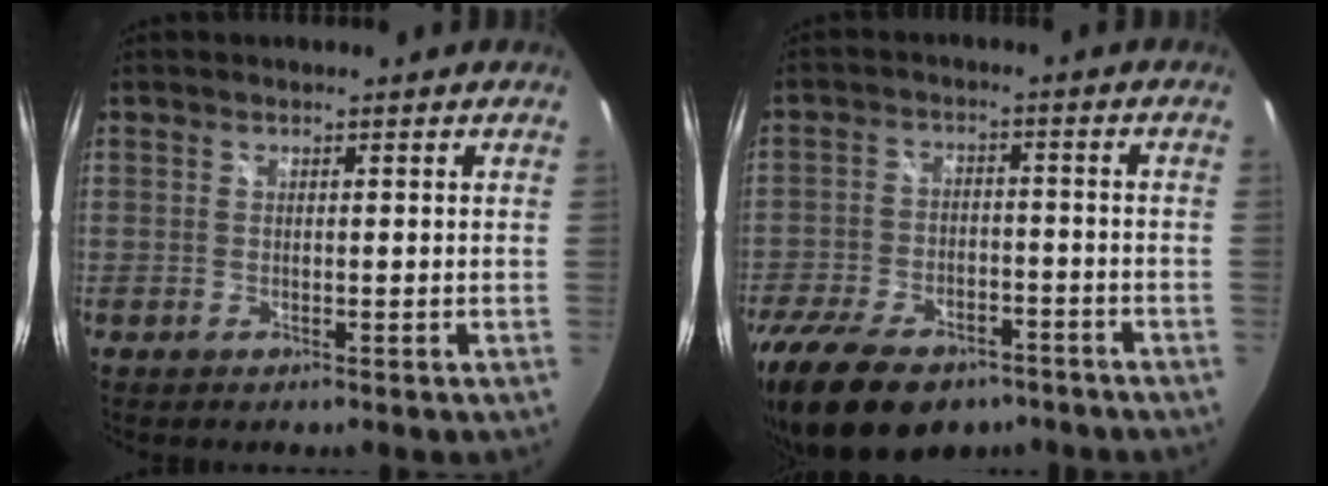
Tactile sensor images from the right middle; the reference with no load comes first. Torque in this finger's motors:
{"motor_torque": [1.30, -0.84, 0.40, 0.20]}